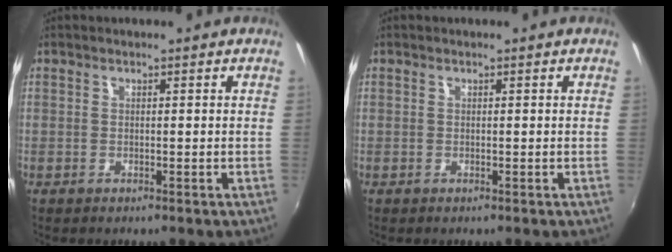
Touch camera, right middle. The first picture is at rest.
{"total": 0.0}